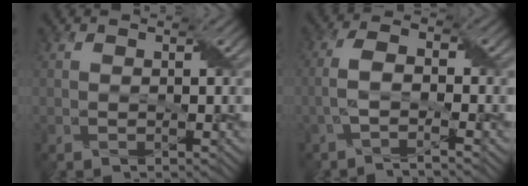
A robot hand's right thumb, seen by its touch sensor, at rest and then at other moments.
{"total": 3.5, "force": [-1.5, 1.0, 2.9], "torque": [-0.066, 0.005, -0.037]}